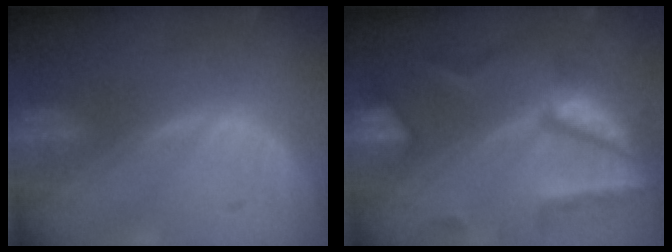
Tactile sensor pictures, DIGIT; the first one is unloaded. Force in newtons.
{"total": 9.3, "press": 8.2, "slide": 4.3}